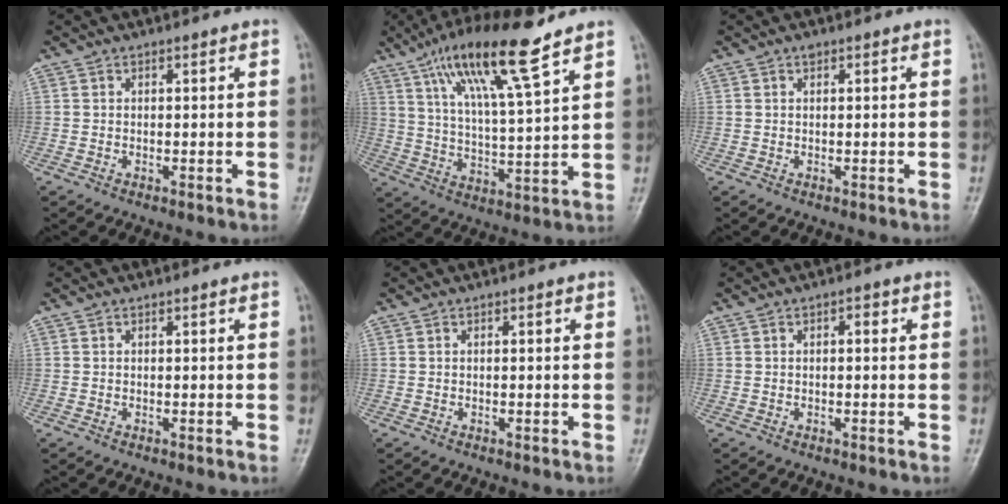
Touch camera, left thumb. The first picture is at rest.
{"total": 15.8, "force": [10.1, 2.2, 11.9], "torque": [-0.211, -0.039, 0.184]}
{"total": 0.6, "force": [0.4, 0.3, 0.3], "torque": [0.001, 0.000, 0.002]}
{"total": 0.0}
{"total": 0.0}
{"total": 1.4, "force": [0.3, 0.7, 1.1], "torque": [-0.013, 0.004, 0.000]}